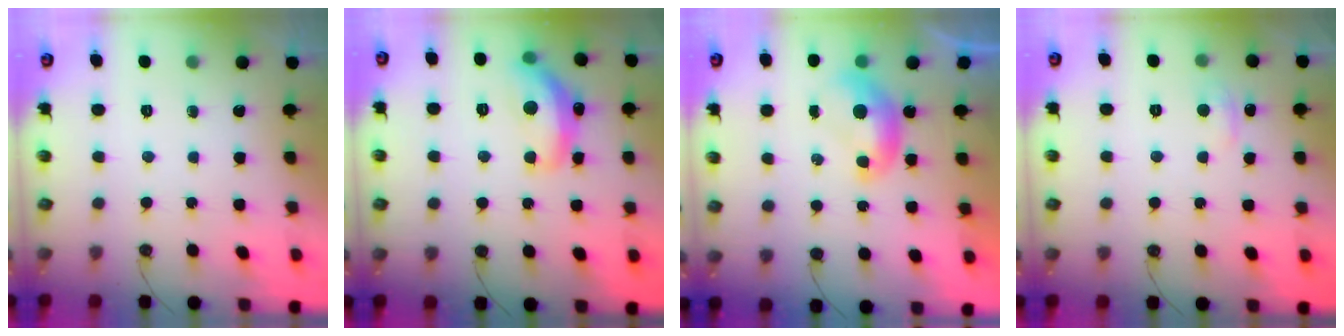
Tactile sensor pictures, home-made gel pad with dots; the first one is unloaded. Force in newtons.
{"total": 8.2, "press": 8.1, "slide": 0.5}
{"total": 0.0}
{"total": 2.5, "press": 2.5, "slide": 0.5}